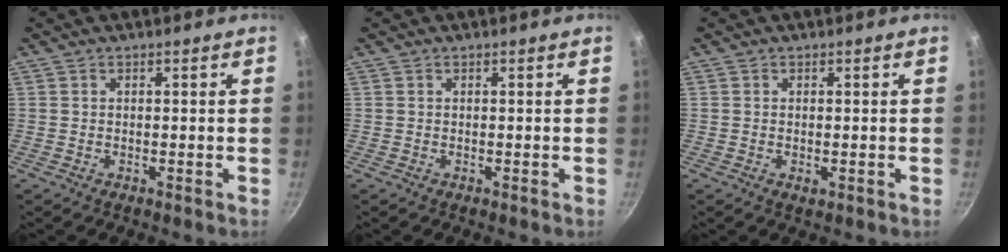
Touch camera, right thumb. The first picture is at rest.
{"total": 0.0}
{"total": 0.9, "force": [-0.2, 0.4, 0.8], "torque": [-0.014, -0.002, -0.002]}